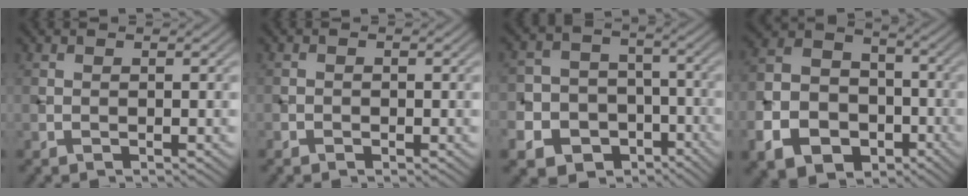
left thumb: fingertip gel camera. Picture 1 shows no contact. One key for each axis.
{"total": 0.7, "fx": -0.4, "fy": 0.5, "fz": 0.2, "tx": -0.002, "ty": -0.002, "tz": -0.008}
{"total": 13.8, "fx": -6.9, "fy": 11.4, "fz": 3.7, "tx": -0.120, "ty": -0.043, "tz": -0.122}
{"total": 13.0, "fx": -5.8, "fy": 9.6, "fz": 6.6, "tx": -0.161, "ty": -0.036, "tz": -0.111}